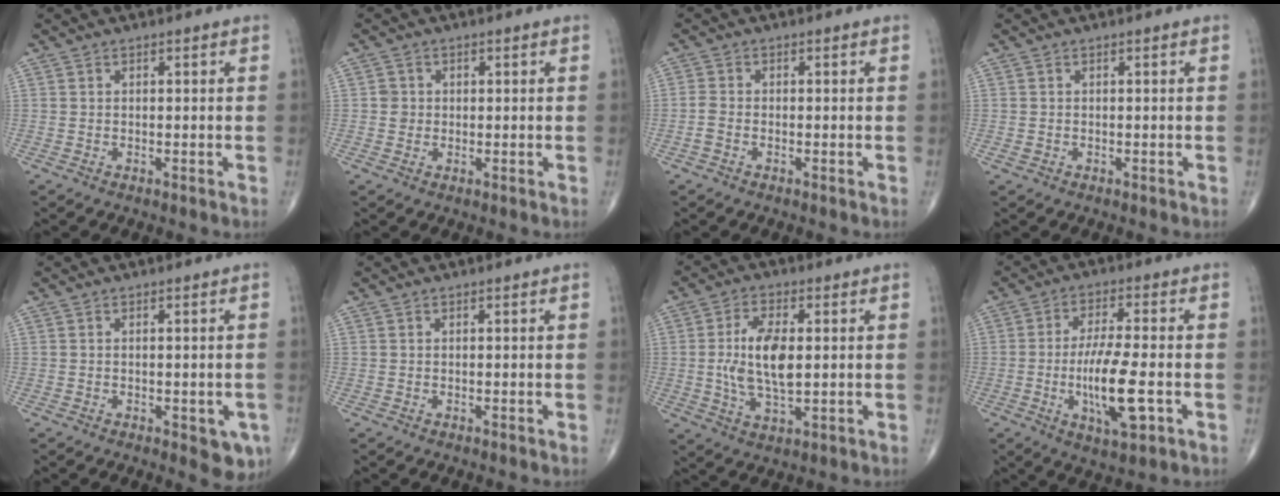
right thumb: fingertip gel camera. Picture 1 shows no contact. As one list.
[{"total": 2.0, "force": [0.0, 1.9, 0.4], "torque": [0.004, 0.005, -0.001]}, {"total": 2.1, "force": [-0.9, 1.3, 1.4], "torque": [-0.037, 0.008, -0.020]}, {"total": 0.7, "force": [-0.2, 0.6, 0.3], "torque": [-0.007, 0.003, -0.001]}, {"total": 5.1, "force": [-1.8, 2.1, 4.3], "torque": [-0.035, -0.004, -0.016]}, {"total": 0.0}, {"total": 10.1, "force": [0.5, 4.5, 9.0], "torque": [-0.172, -0.006, 0.011]}, {"total": 11.8, "force": [-2.6, 3.2, 11.1], "torque": [-0.206, -0.002, -0.043]}]